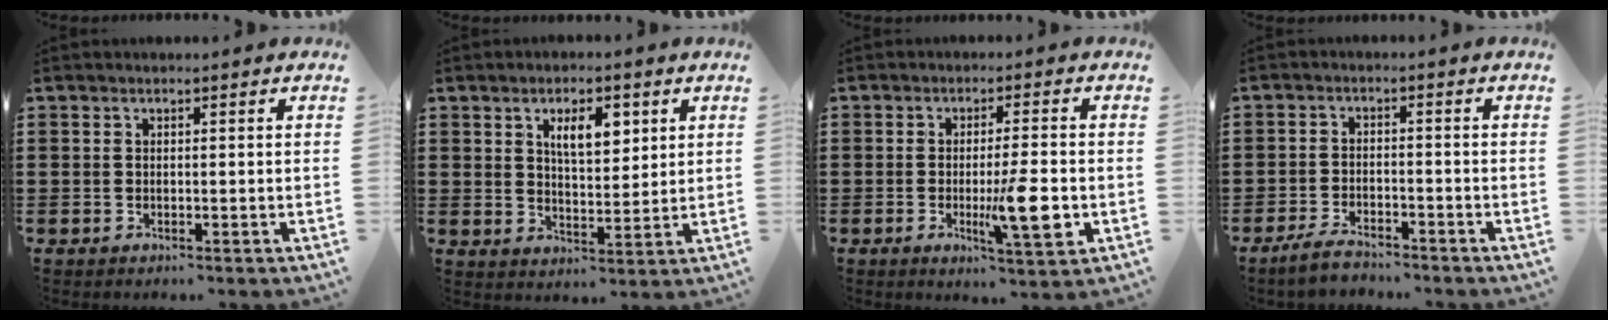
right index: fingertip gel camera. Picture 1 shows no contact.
{"total": 6.1, "force": [2.7, 2.6, 4.8], "torque": [-0.079, 0.000, 0.039]}
{"total": 9.1, "force": [-2.1, 1.6, 8.7], "torque": [-0.136, -0.018, -0.034]}
{"total": 3.3, "force": [-3.1, 0.6, 0.9], "torque": [-0.026, 0.003, -0.064]}